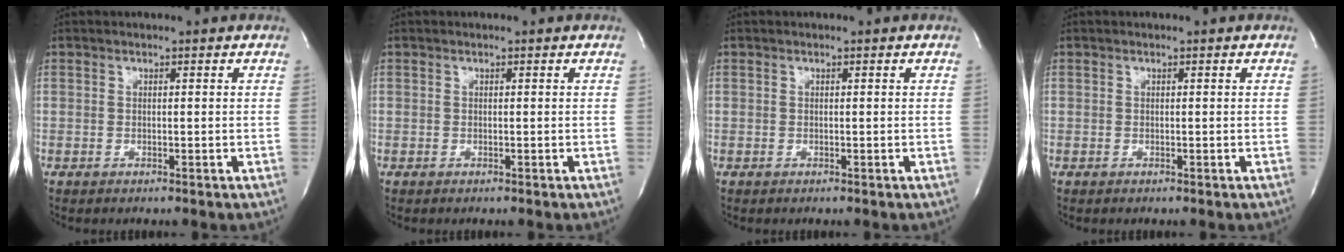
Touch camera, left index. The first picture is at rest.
{"total": 0.0}
{"total": 0.0}
{"total": 0.0}